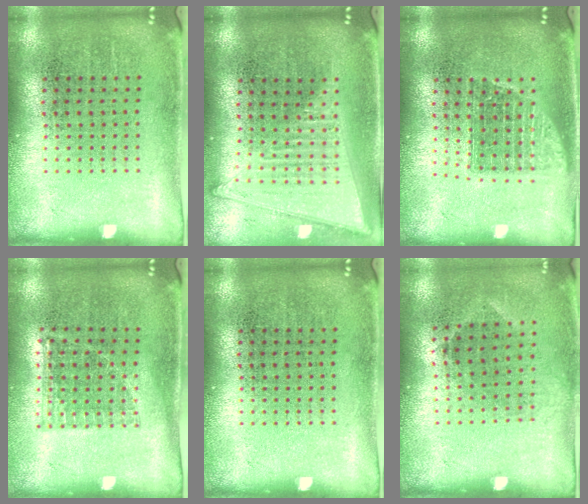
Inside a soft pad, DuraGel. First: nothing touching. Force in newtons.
{"total": 1.7, "press": 1.6, "slide": 0.6}
{"total": 1.4, "press": 1.2, "slide": 0.8}
{"total": 0.9, "press": 0.8, "slide": 0.2}
{"total": 0.0}
{"total": 0.8, "press": 0.7, "slide": 0.5}